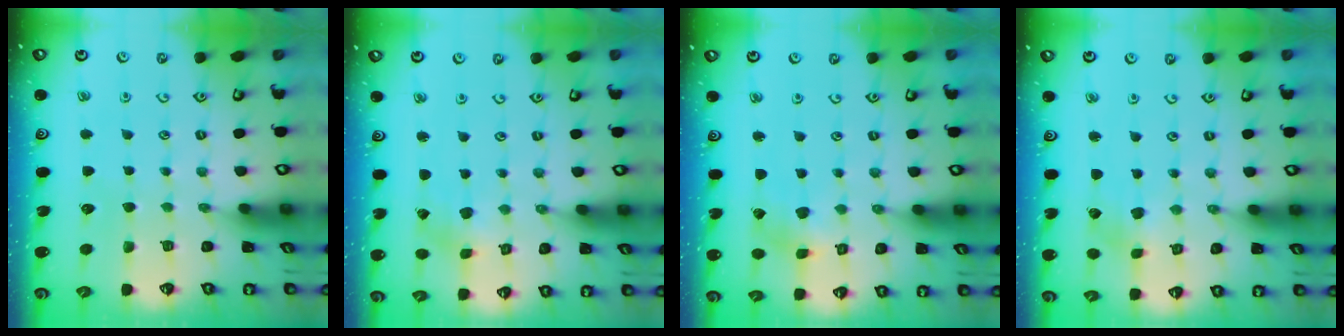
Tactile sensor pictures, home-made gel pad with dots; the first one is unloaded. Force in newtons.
{"total": 0.8, "press": 0.7, "slide": 0.3}
{"total": 2.3, "press": 2.3, "slide": 0.5}
{"total": 2.3, "press": 2.3, "slide": 0.5}